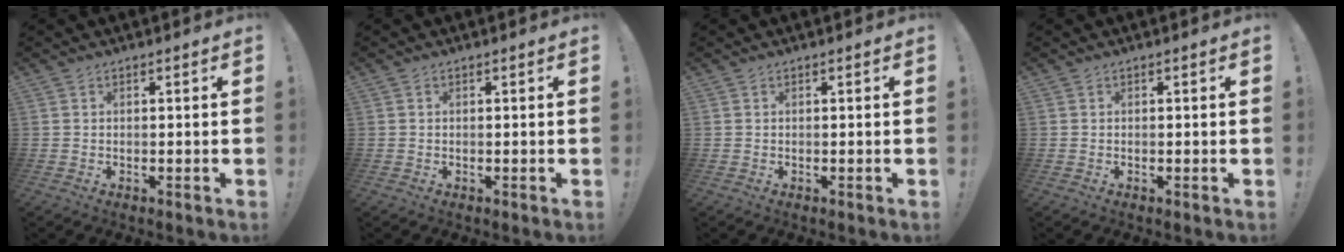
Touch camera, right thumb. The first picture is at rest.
{"total": 0.0}
{"total": 0.0}
{"total": 0.0}